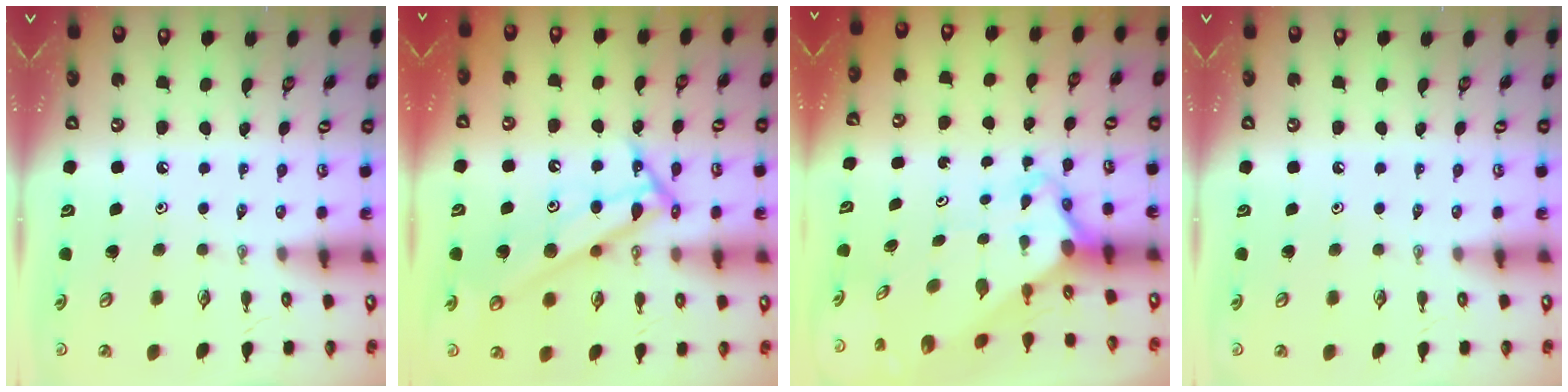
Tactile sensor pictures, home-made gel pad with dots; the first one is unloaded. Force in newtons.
{"total": 10.9, "press": 10.9, "slide": 0.7}
{"total": 3.8, "press": 3.7, "slide": 0.3}
{"total": 0.0}